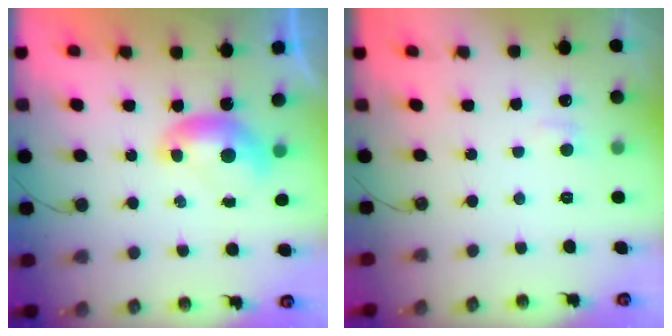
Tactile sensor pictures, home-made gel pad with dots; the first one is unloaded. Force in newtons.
{"total": 1.2, "press": 1.0, "slide": 0.7}